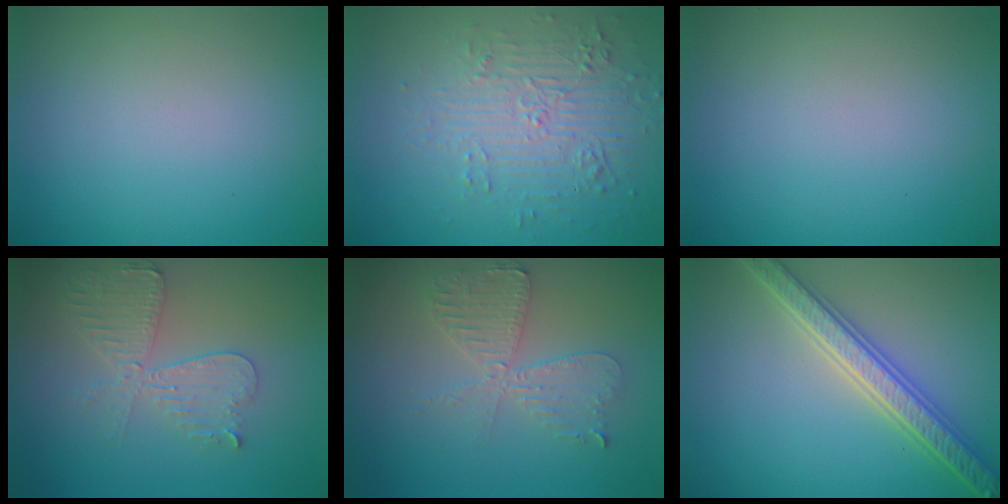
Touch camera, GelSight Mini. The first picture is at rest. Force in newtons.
{"total": 4.3, "press": 3.7, "slide": 2.2}
{"total": 0.0}
{"total": 4.3, "press": 3.8, "slide": 2.2}
{"total": 4.1, "press": 3.5, "slide": 2.1}
{"total": 5.6, "press": 5.4, "slide": 1.1}